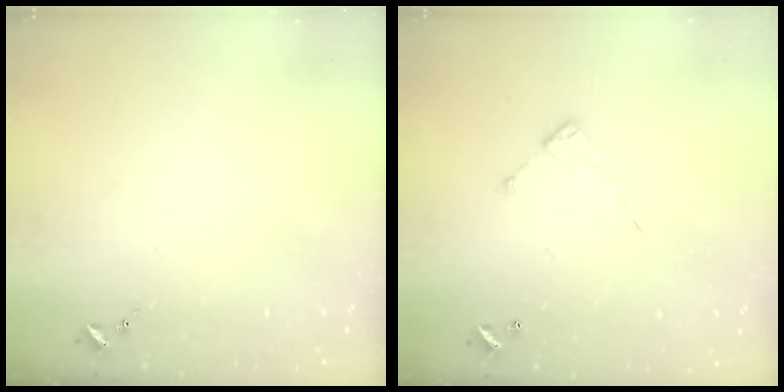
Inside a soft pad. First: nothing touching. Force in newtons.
{"total": 6.6, "press": 6.6, "slide": 0.2}